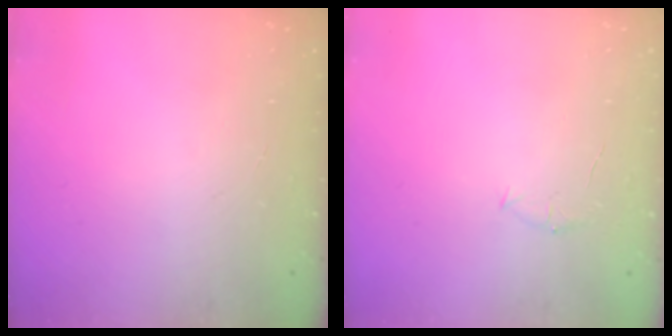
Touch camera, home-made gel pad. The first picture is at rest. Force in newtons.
{"total": 4.2, "press": 4.0, "slide": 1.1}